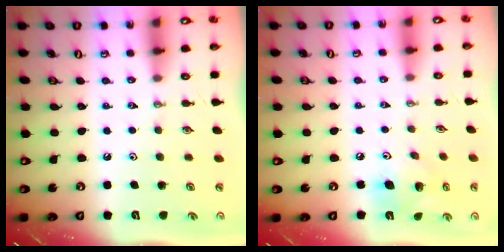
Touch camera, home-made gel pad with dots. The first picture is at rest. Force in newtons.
{"total": 12.0, "press": 11.9, "slide": 2.0}